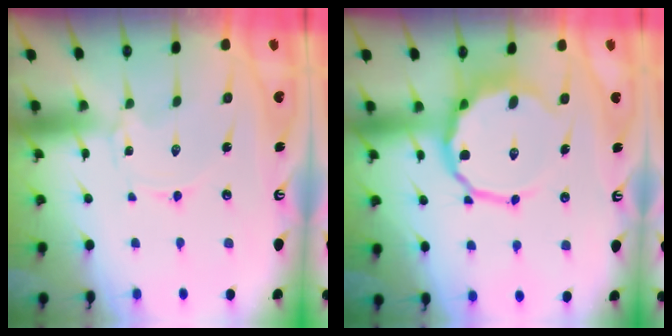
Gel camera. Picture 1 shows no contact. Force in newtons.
{"total": 11.2, "press": 10.8, "slide": 3.0}